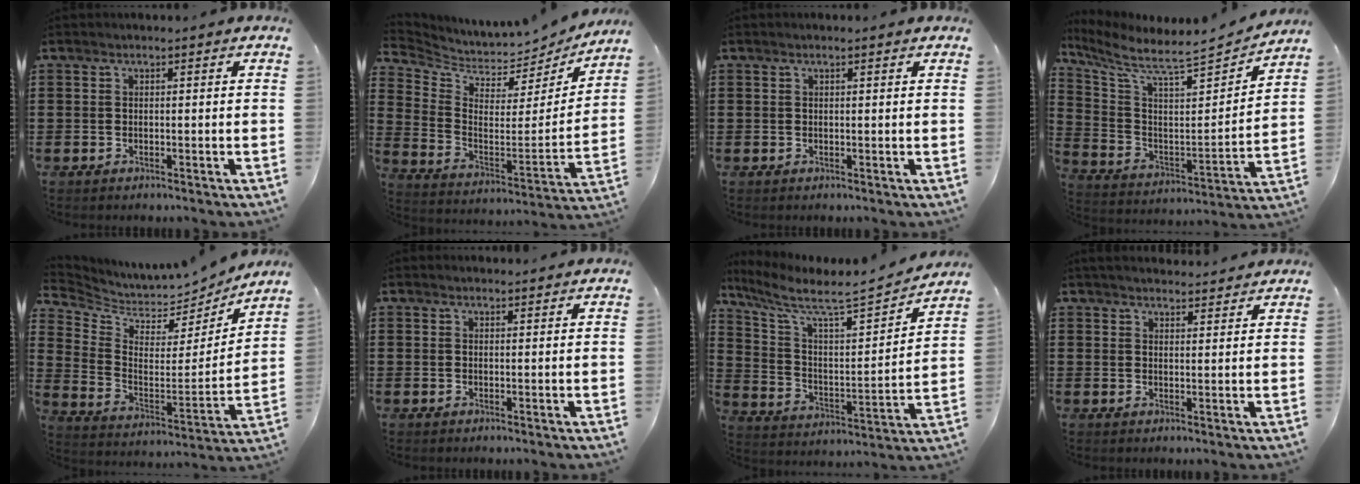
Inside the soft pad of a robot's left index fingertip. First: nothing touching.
{"total": 4.2, "force": [4.0, 1.1, 0.8], "torque": [-0.044, -0.053, 0.065]}
{"total": 0.8, "force": [0.5, 0.0, 0.7], "torque": [-0.012, 0.001, 0.009]}
{"total": 6.3, "force": [5.9, 0.4, 2.1], "torque": [-0.077, -0.057, 0.093]}
{"total": 4.5, "force": [4.0, 1.7, 1.0], "torque": [-0.049, -0.048, 0.065]}
{"total": 1.0, "force": [1.0, 0.1, 0.2], "torque": [-0.006, -0.001, 0.019]}
{"total": 6.3, "force": [5.6, 0.5, 3.0], "torque": [-0.089, -0.052, 0.085]}
{"total": 2.8, "force": [2.8, 0.1, 0.3], "torque": [-0.014, -0.007, 0.053]}